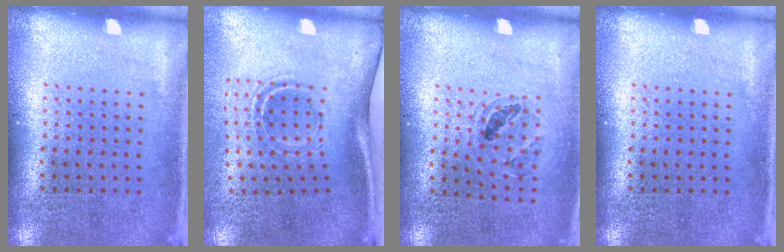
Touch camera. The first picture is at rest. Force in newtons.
{"total": 1.9, "press": 1.2, "slide": 1.5}
{"total": 0.9, "press": 0.9, "slide": 0.1}
{"total": 0.0}